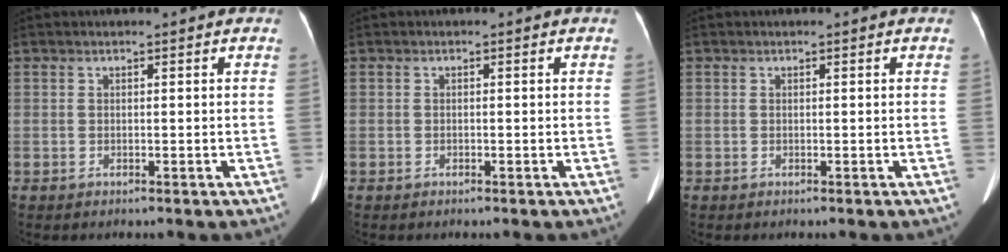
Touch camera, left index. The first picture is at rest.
{"total": 0.0}
{"total": 0.0}